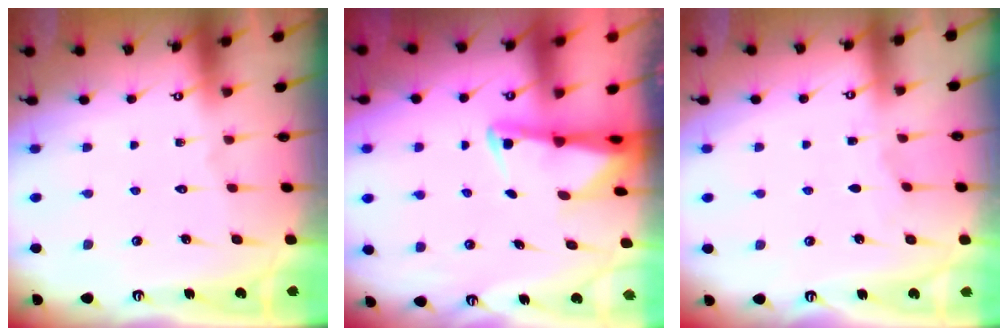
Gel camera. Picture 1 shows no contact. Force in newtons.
{"total": 2.4, "press": 2.4, "slide": 0.5}
{"total": 1.6, "press": 1.6, "slide": 0.3}